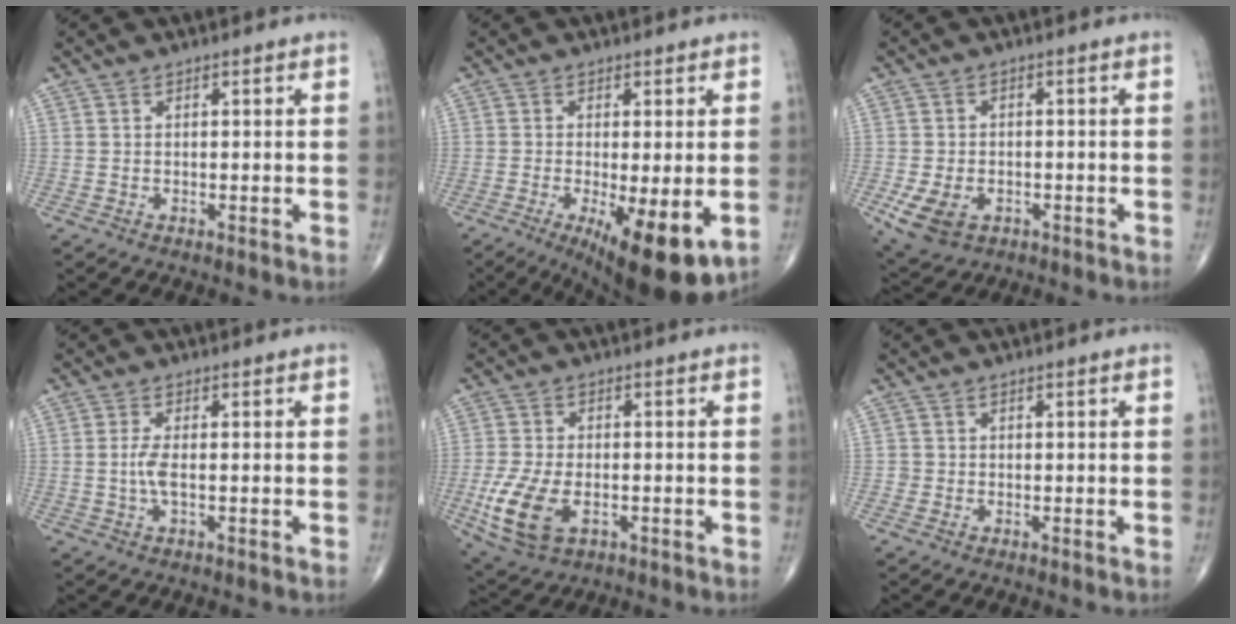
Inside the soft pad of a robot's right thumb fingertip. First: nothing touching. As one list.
[{"total": 13.1, "force": [-3.9, 3.9, 11.9], "torque": [-0.164, -0.024, -0.050]}, {"total": 7.1, "force": [-2.6, 4.9, 4.5], "torque": [-0.083, 0.003, -0.037]}, {"total": 3.2, "force": [-0.3, 1.0, 3.0], "torque": [-0.076, -0.002, -0.008]}, {"total": 11.0, "force": [-3.3, 6.3, 8.5], "torque": [-0.179, 0.001, -0.053]}, {"total": 0.9, "force": [-0.2, 0.9, 0.0], "torque": [0.004, 0.005, -0.006]}]